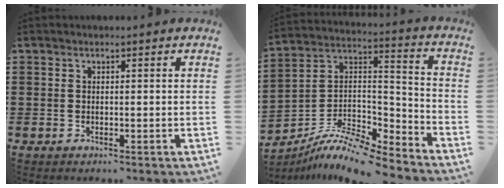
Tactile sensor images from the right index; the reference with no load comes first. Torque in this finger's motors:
{"motor_torque": [1.11, -1.04, 0.19, 0.06]}